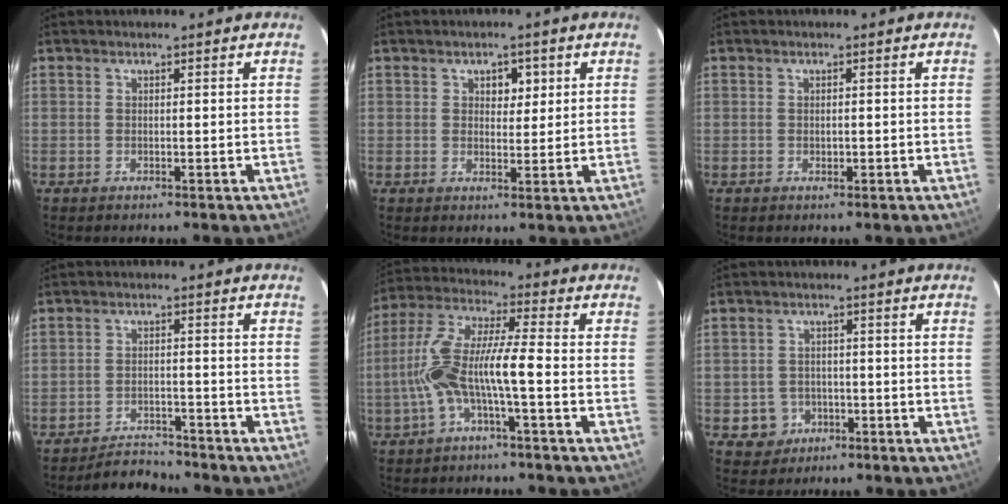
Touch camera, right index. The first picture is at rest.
{"total": 3.1, "force": [1.3, 1.9, 2.0], "torque": [-0.024, 0.005, 0.018]}
{"total": 0.9, "force": [-0.2, 0.4, 0.8], "torque": [-0.015, -0.001, -0.002]}
{"total": 4.9, "force": [-4.8, 0.9, -0.2], "torque": [0.000, -0.005, -0.078]}
{"total": 10.5, "force": [-2.8, 1.1, 10.1], "torque": [-0.220, 0.024, -0.058]}
{"total": 4.2, "force": [-1.5, 3.9, 0.3], "torque": [0.001, 0.012, -0.017]}